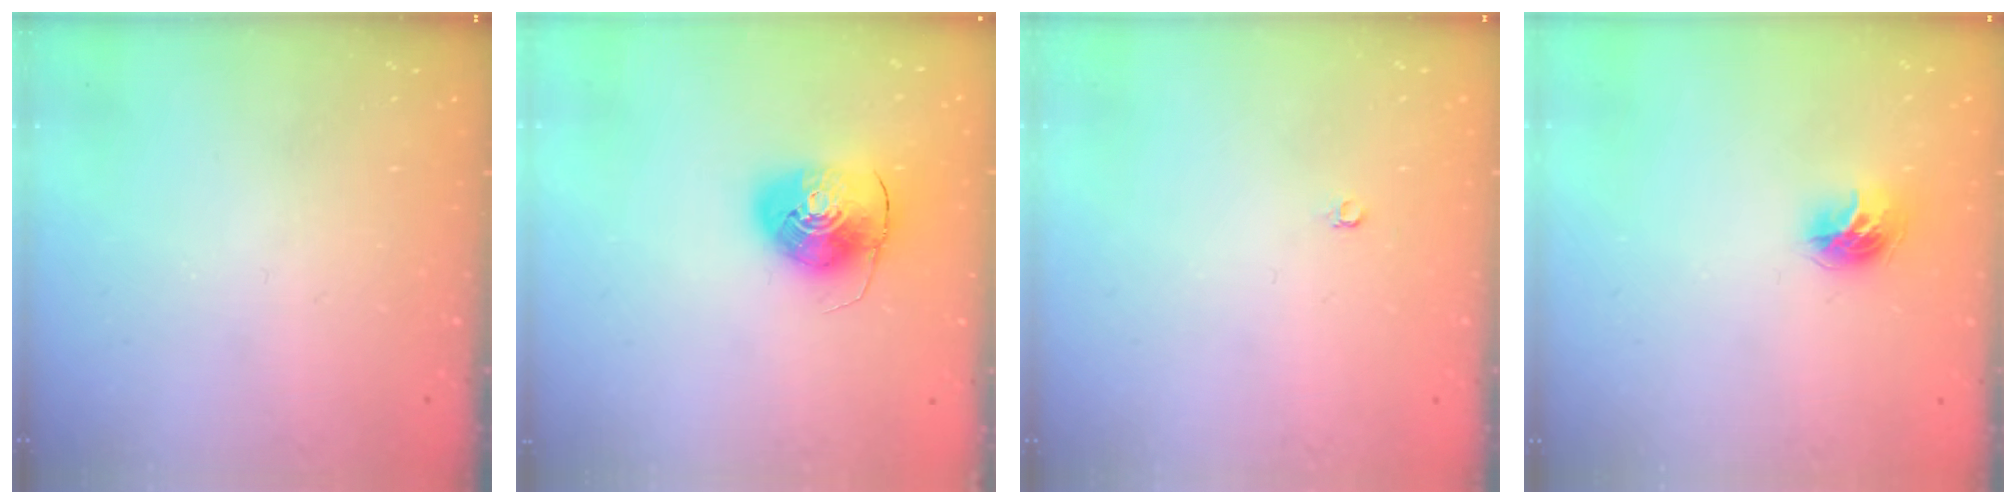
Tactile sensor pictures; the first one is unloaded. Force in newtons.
{"total": 9.2, "press": 9.0, "slide": 1.5}
{"total": 3.2, "press": 3.2, "slide": 0.2}
{"total": 9.5, "press": 9.5, "slide": 0.4}